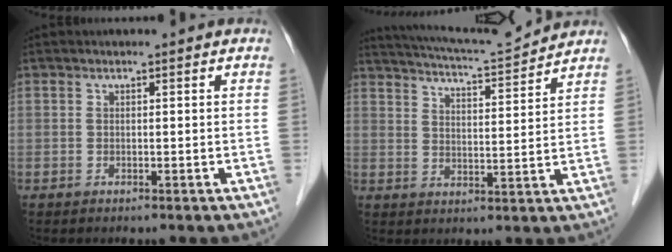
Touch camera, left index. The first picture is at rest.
{"total": 11.4, "force": [11.0, -0.3, 3.1], "torque": [-0.060, 0.005, 0.166]}